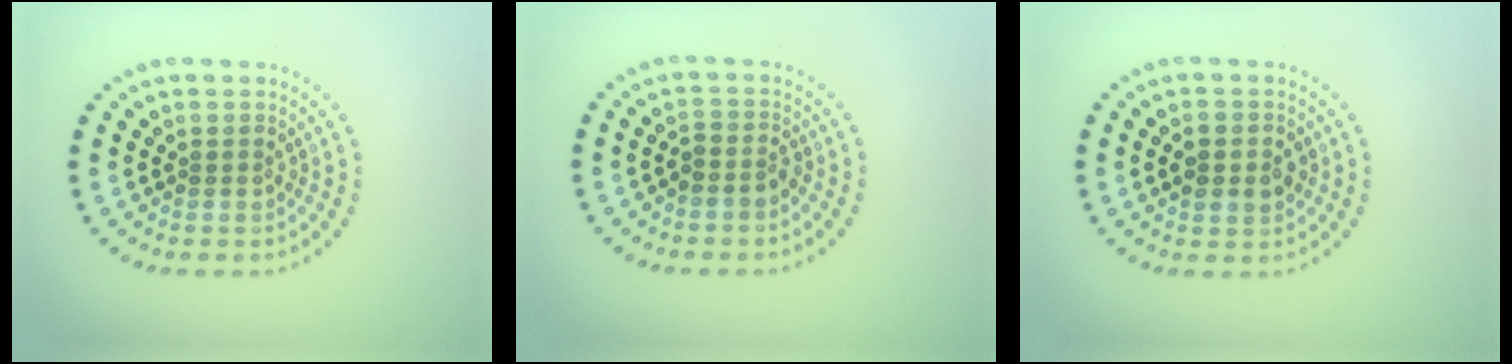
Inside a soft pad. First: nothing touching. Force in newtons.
{"total": 1.6, "press": 1.2, "slide": 1.0}
{"total": 2.9, "press": 2.9, "slide": 0.0}